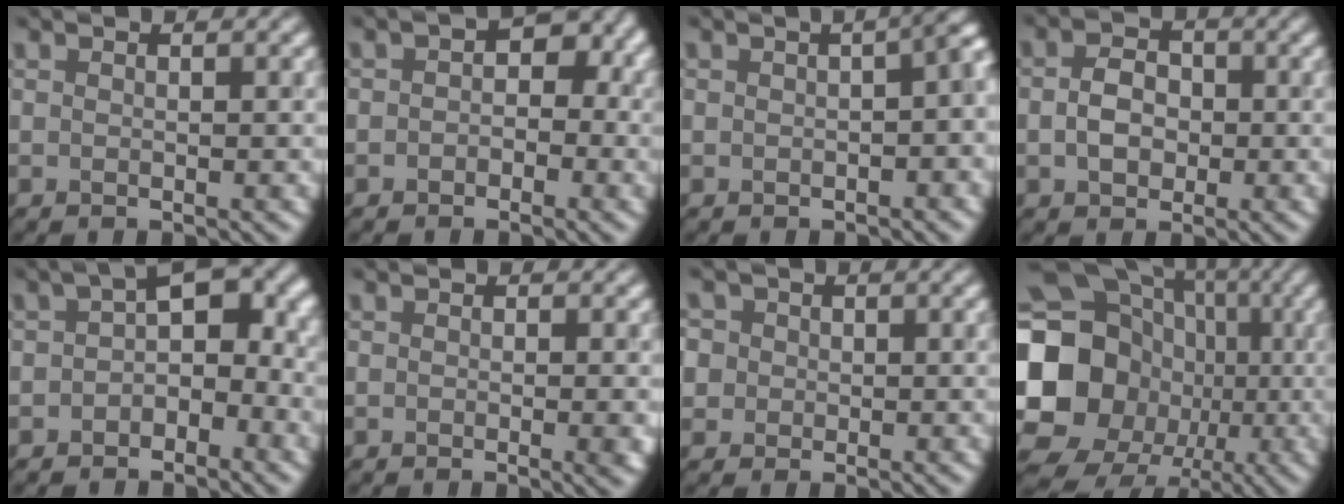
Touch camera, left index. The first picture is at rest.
{"total": 3.1, "force": [-0.1, 2.2, 2.1], "torque": [-0.016, 0.005, -0.016]}
{"total": 4.7, "force": [-0.1, 2.1, 4.2], "torque": [-0.029, 0.006, 0.002]}
{"total": 3.2, "force": [-0.4, 2.4, 2.0], "torque": [-0.041, 0.002, -0.013]}
{"total": 5.5, "force": [-0.6, 3.3, 4.3], "torque": [-0.046, 0.019, -0.026]}
{"total": 2.2, "force": [-0.5, 0.7, 2.1], "torque": [-0.021, -0.006, -0.003]}
{"total": 5.5, "force": [1.8, 4.7, 2.2], "torque": [-0.039, 0.031, 0.000]}
{"total": 20.3, "force": [-2.3, 18.0, 9.1], "torque": [-0.178, -0.015, -0.085]}